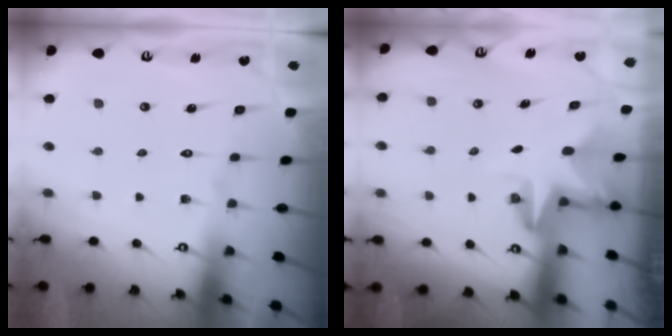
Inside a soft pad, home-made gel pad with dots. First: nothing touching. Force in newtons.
{"total": 2.9, "press": 2.9, "slide": 0.2}